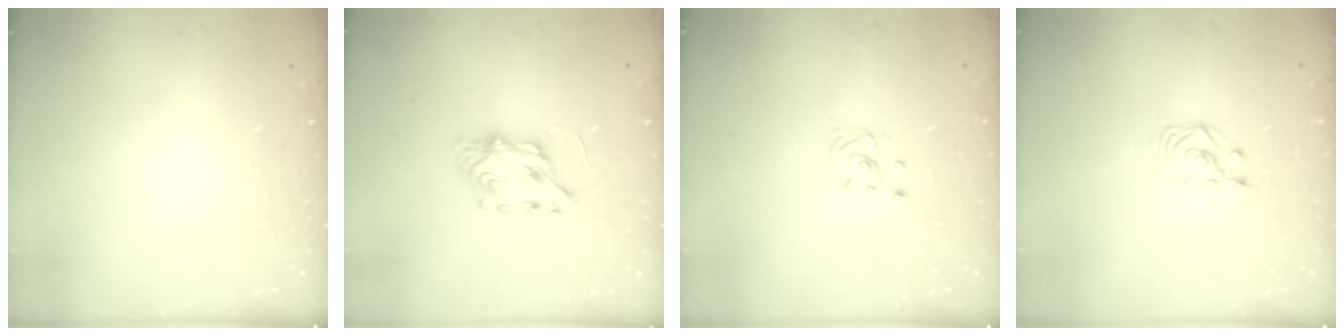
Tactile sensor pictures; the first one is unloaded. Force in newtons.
{"total": 7.2, "press": 7.1, "slide": 0.4}
{"total": 1.6, "press": 1.6, "slide": 0.0}
{"total": 3.0, "press": 3.0, "slide": 0.0}